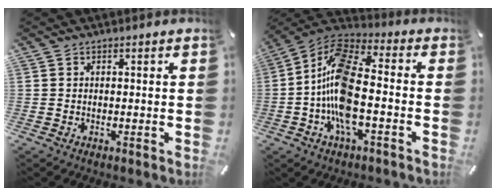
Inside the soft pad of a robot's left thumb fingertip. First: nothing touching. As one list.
[{"total": 14.5, "force": [-4.2, 6.3, 12.3], "torque": [-0.269, 0.002, -0.080]}]